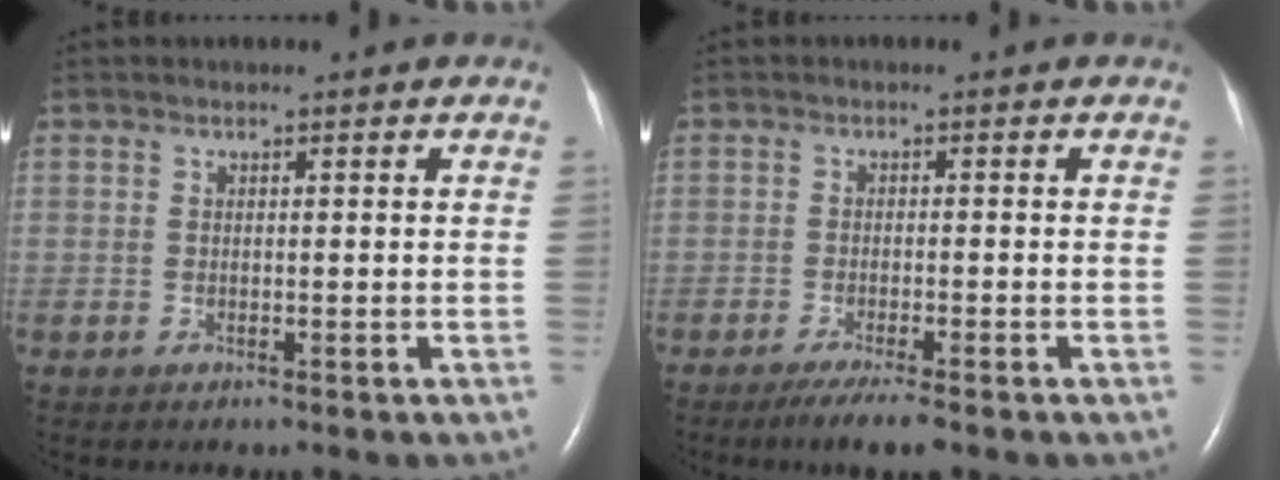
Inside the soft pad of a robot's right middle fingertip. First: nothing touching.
{"total": 4.7, "force": [-3.3, 0.2, 3.3], "torque": [-0.058, -0.013, -0.054]}